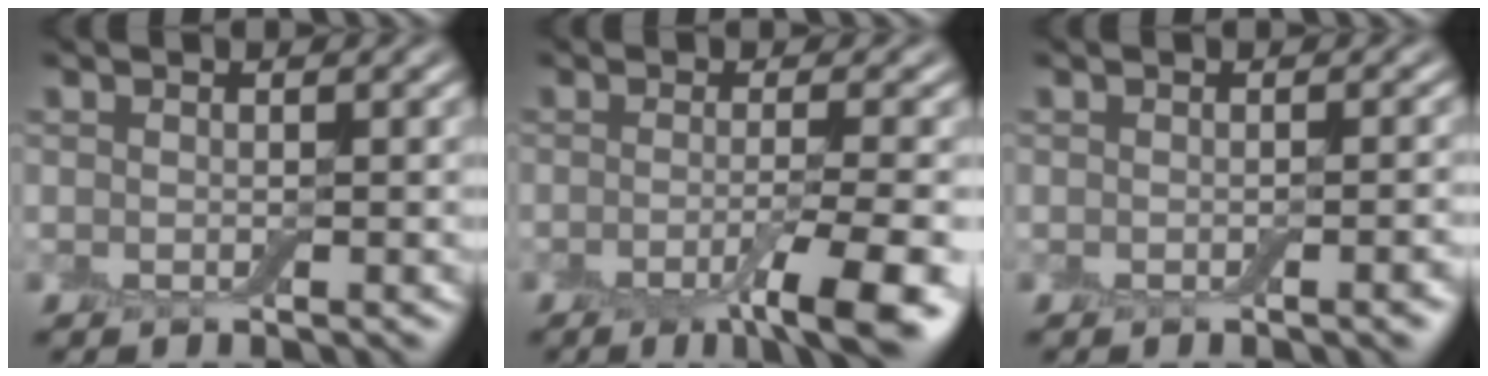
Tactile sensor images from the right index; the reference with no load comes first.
{"total": 6.2, "force": [-2.8, 1.1, 5.4], "torque": [-0.074, -0.007, -0.047]}
{"total": 1.8, "force": [-0.7, 0.3, 1.6], "torque": [-0.014, 0.001, -0.007]}